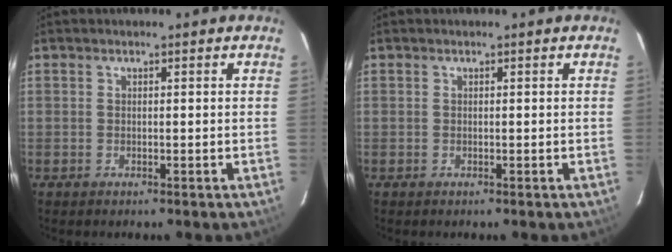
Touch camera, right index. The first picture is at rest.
{"total": 0.0}